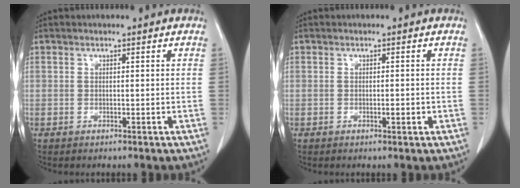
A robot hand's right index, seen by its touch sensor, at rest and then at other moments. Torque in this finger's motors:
{"motor_torque": [0.10, 0.15, 0.07, 0.06]}